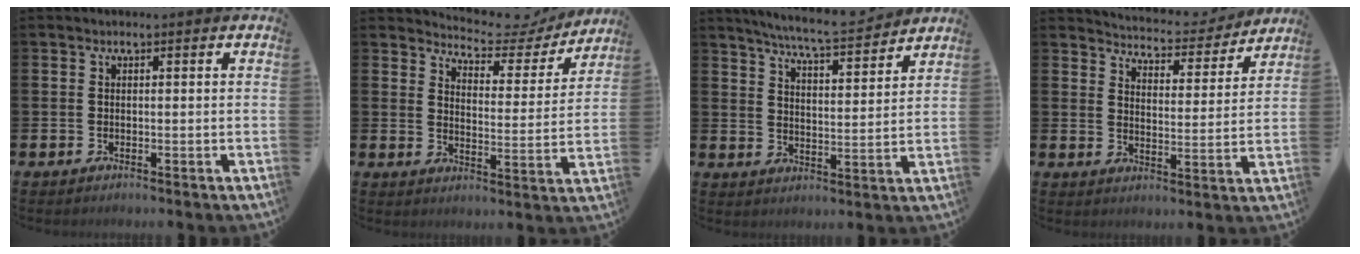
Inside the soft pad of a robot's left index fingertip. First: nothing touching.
{"total": 5.9, "force": [5.7, 1.3, 0.7], "torque": [-0.030, -0.049, 0.093]}
{"total": 7.1, "force": [6.8, 0.0, 2.2], "torque": [-0.059, -0.042, 0.117]}
{"total": 5.3, "force": [5.2, 0.9, 0.4], "torque": [-0.030, -0.043, 0.089]}